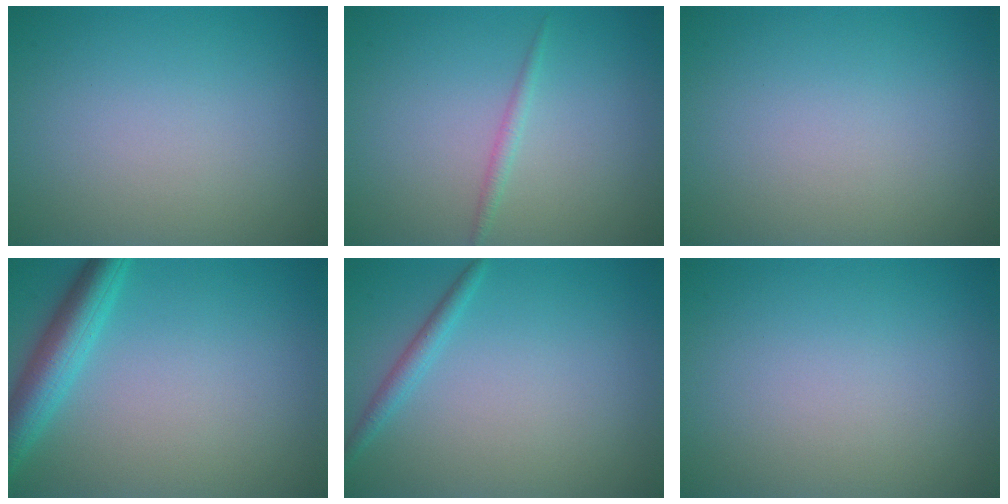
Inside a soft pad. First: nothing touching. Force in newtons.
{"total": 1.0, "press": 1.0, "slide": 0.1}
{"total": 0.0}
{"total": 4.3, "press": 4.3, "slide": 0.2}
{"total": 1.5, "press": 1.5, "slide": 0.1}
{"total": 0.0}